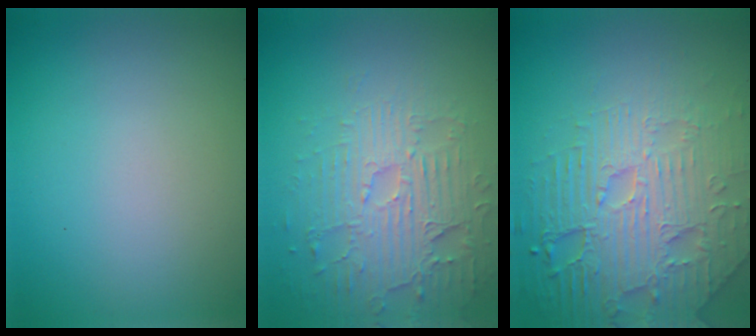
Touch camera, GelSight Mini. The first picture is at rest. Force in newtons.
{"total": 4.2, "press": 3.9, "slide": 1.6}
{"total": 6.8, "press": 5.6, "slide": 3.7}